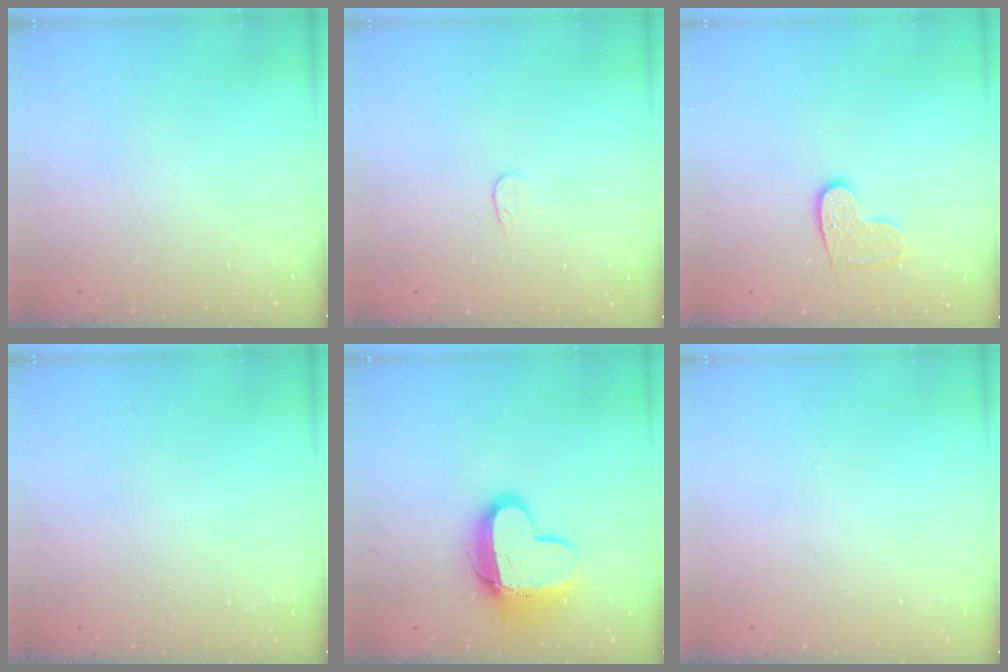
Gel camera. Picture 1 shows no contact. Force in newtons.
{"total": 3.7, "press": 3.7, "slide": 0.3}
{"total": 7.4, "press": 7.4, "slide": 0.2}
{"total": 0.0}
{"total": 12.8, "press": 12.7, "slide": 1.4}
{"total": 0.0}